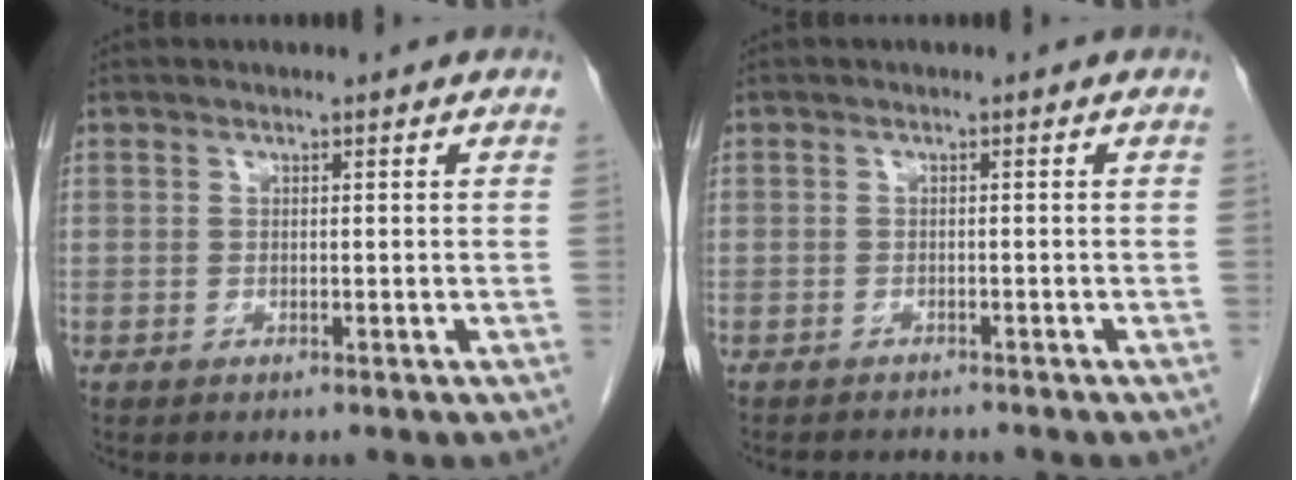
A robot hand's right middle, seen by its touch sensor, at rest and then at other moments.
{"total": 2.4, "force": [-2.4, 0.1, 0.3], "torque": [-0.003, -0.009, -0.033]}